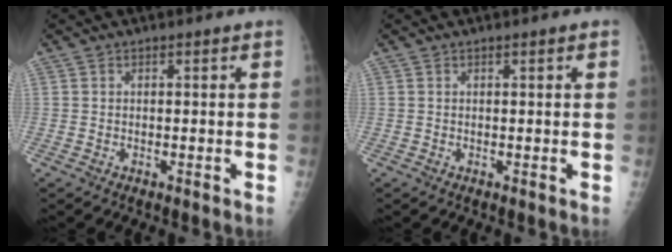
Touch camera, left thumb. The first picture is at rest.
{"total": 0.5, "force": [0.2, 0.0, 0.5], "torque": [-0.009, 0.001, 0.002]}